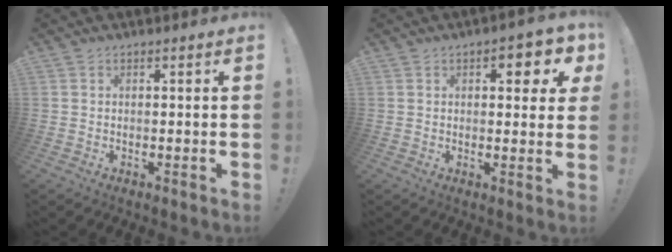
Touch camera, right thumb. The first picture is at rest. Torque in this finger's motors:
{"motor_torque": [0.25, 0.71, 0.02, 0.12, 0.15]}